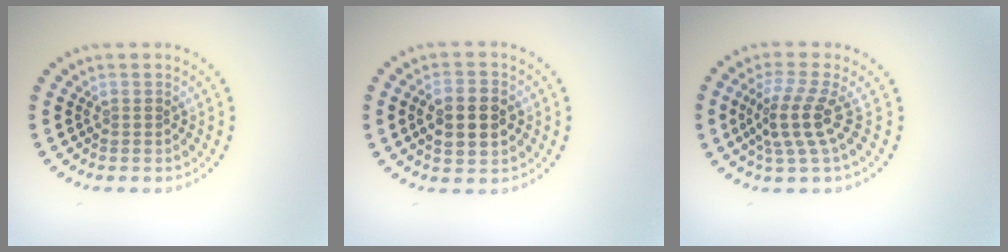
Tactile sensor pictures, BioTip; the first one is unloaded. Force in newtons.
{"total": 4.5, "press": 4.5, "slide": 0.3}
{"total": 3.5, "press": 2.8, "slide": 2.2}